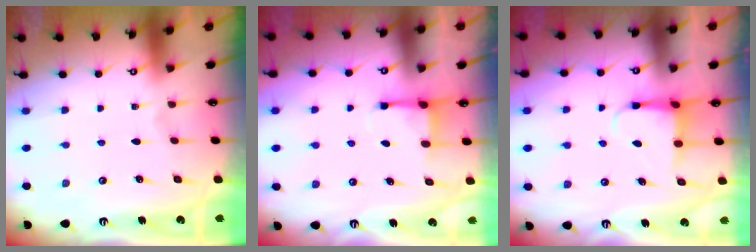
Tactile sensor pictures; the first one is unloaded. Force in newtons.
{"total": 2.2, "press": 2.2, "slide": 0.5}
{"total": 4.3, "press": 4.3, "slide": 0.5}